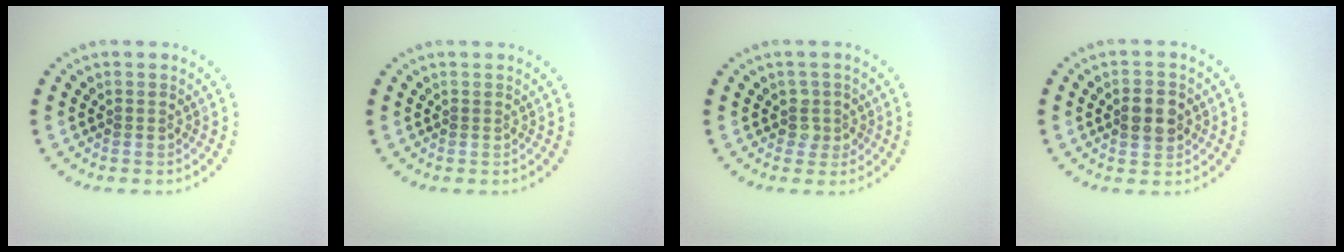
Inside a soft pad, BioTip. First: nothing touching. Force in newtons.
{"total": 0.0}
{"total": 1.6, "press": 1.3, "slide": 1.0}
{"total": 2.7, "press": 2.7, "slide": 0.3}